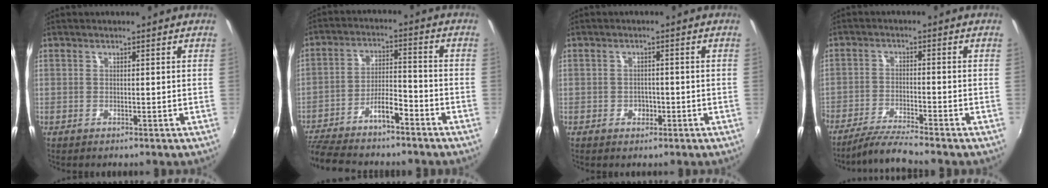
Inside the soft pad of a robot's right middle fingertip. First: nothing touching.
{"total": 11.6, "force": [-9.5, 2.2, 6.3], "torque": [-0.135, 0.016, -0.162]}
{"total": 2.2, "force": [-0.9, 1.8, 0.8], "torque": [-0.013, 0.002, -0.012]}
{"total": 6.9, "force": [-6.2, -0.9, 2.9], "torque": [-0.074, -0.012, -0.115]}